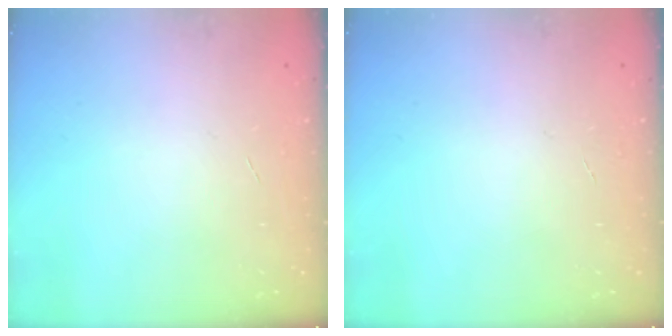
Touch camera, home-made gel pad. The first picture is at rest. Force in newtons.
{"total": 0.0}